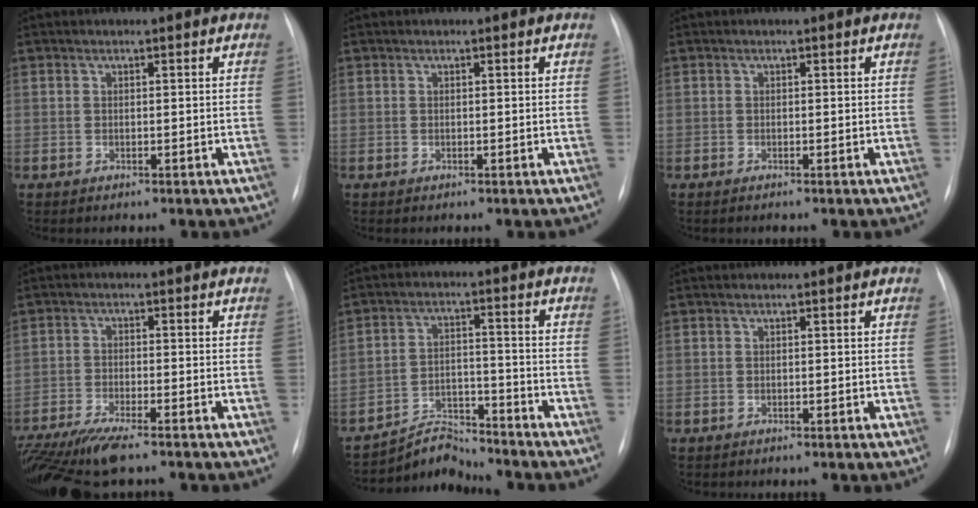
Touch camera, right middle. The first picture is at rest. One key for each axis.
{"total": 0.0}
{"total": 0.7, "fx": -0.5, "fy": 0.0, "fz": 0.4, "tx": -0.008, "ty": -0.001, "tz": -0.008}
{"total": 11.6, "fx": -9.5, "fy": 1.3, "fz": 6.6, "tx": -0.117, "ty": -0.026, "tz": -0.159}
{"total": 6.0, "fx": -5.9, "fy": 0.7, "fz": -1.0, "tx": 0.011, "ty": 0.013, "tz": -0.098}
{"total": 0.0}